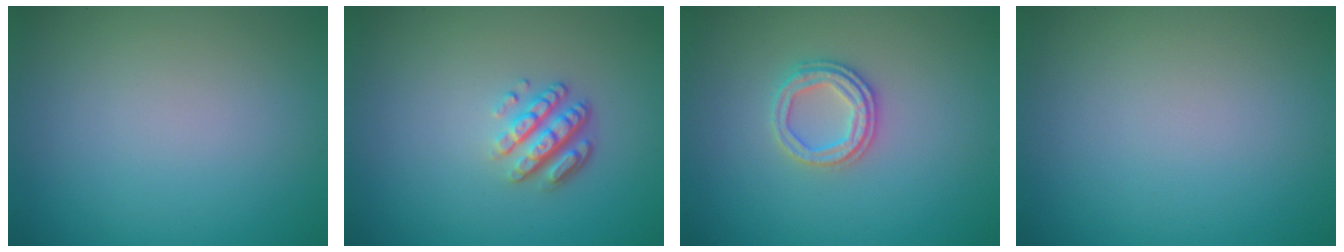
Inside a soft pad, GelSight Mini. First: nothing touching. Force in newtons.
{"total": 3.6, "press": 2.6, "slide": 2.5}
{"total": 2.5, "press": 2.4, "slide": 0.6}
{"total": 0.0}